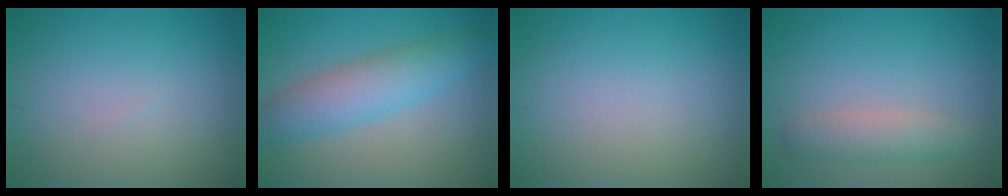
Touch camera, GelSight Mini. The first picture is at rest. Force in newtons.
{"total": 5.0, "press": 5.0, "slide": 0.1}
{"total": 0.0}
{"total": 2.7, "press": 2.7, "slide": 0.1}